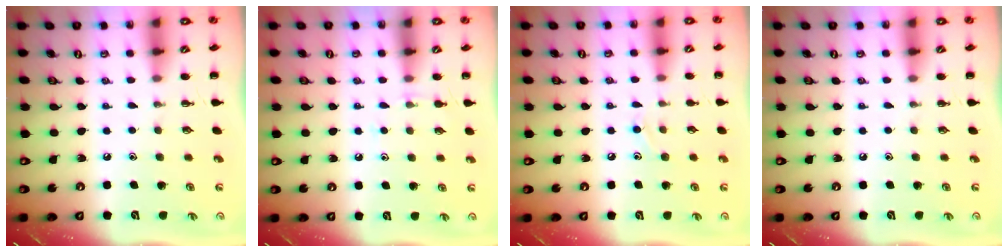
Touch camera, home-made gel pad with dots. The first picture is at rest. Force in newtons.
{"total": 5.2, "press": 4.8, "slide": 1.8}
{"total": 7.7, "press": 7.2, "slide": 2.7}
{"total": 0.0}